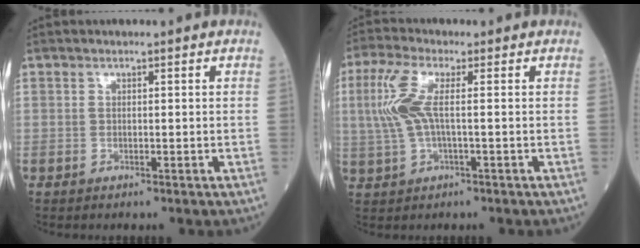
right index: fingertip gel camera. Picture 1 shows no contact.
{"total": 6.8, "force": [0.8, 1.8, 6.5], "torque": [-0.167, 0.013, 0.013]}